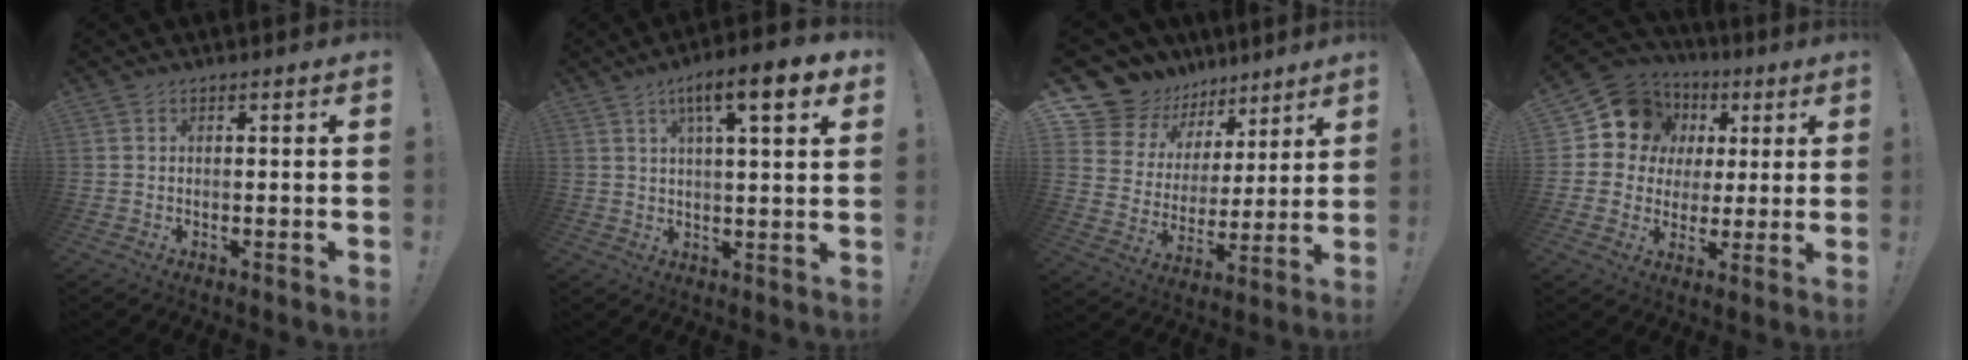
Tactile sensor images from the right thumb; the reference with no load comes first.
{"total": 11.0, "force": [5.1, 2.1, 9.5], "torque": [-0.138, -0.017, 0.075]}
{"total": 13.2, "force": [9.7, 8.5, 2.7], "torque": [-0.064, -0.073, 0.193]}
{"total": 13.3, "force": [4.4, 11.8, 4.4], "torque": [-0.067, -0.016, 0.099]}